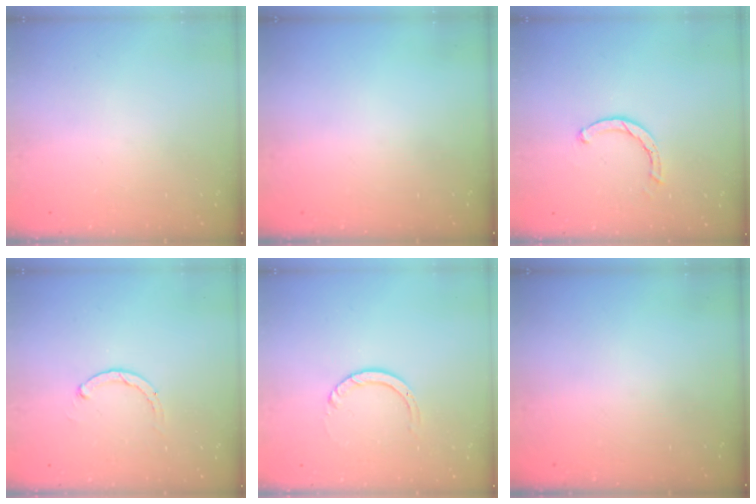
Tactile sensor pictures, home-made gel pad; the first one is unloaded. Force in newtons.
{"total": 0.0}
{"total": 1.6, "press": 1.6, "slide": 0.2}
{"total": 1.1, "press": 1.0, "slide": 0.3}
{"total": 3.5, "press": 3.5, "slide": 0.3}
{"total": 0.0}